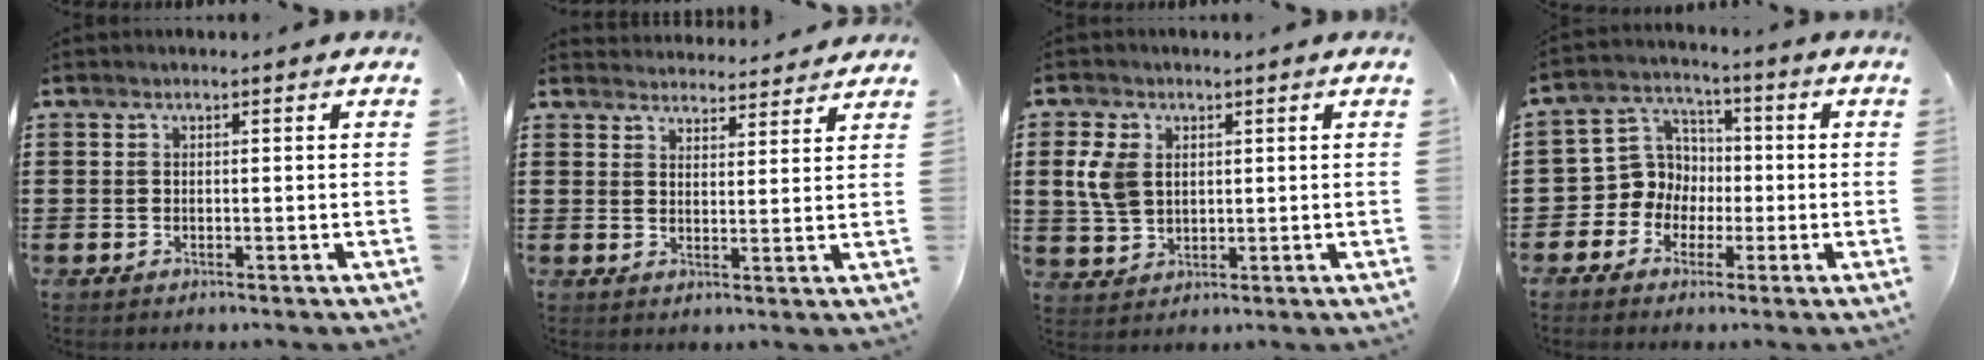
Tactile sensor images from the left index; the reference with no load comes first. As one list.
[{"total": 3.6, "force": [3.6, 0.4, -0.1], "torque": [-0.010, -0.015, 0.067]}, {"total": 5.7, "force": [1.5, 4.1, 3.6], "torque": [-0.104, 0.006, 0.020]}, {"total": 7.0, "force": [-1.1, 6.8, 1.4], "torque": [-0.068, 0.002, -0.023]}]